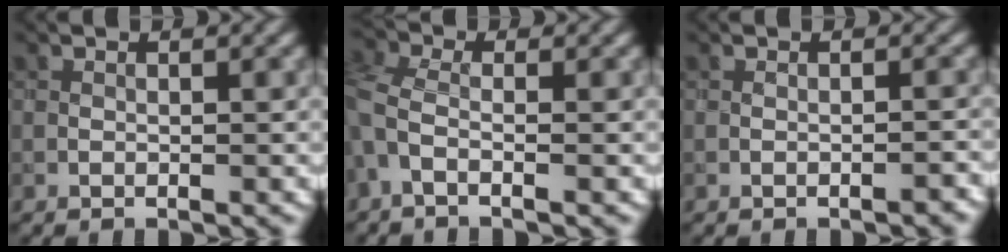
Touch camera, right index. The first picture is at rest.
{"total": 3.2, "force": [-0.7, 1.6, 2.6], "torque": [-0.071, 0.001, -0.029]}
{"total": 0.8, "force": [-0.6, 0.2, 0.4], "torque": [-0.007, 0.004, -0.008]}